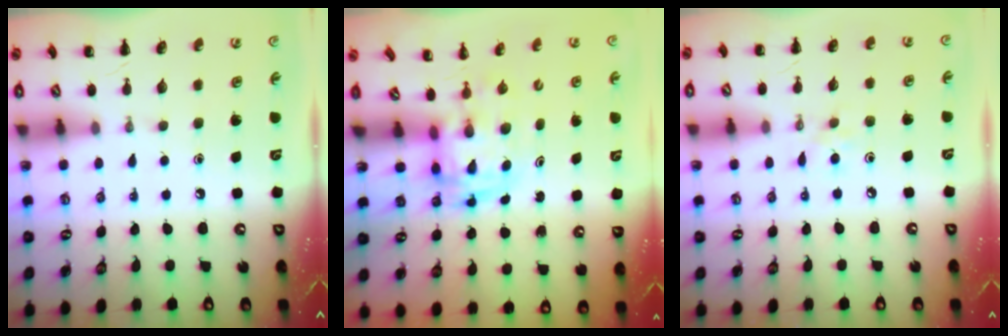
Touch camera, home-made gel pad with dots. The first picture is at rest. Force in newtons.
{"total": 2.9, "press": 2.9, "slide": 0.6}
{"total": 5.0, "press": 4.6, "slide": 1.9}